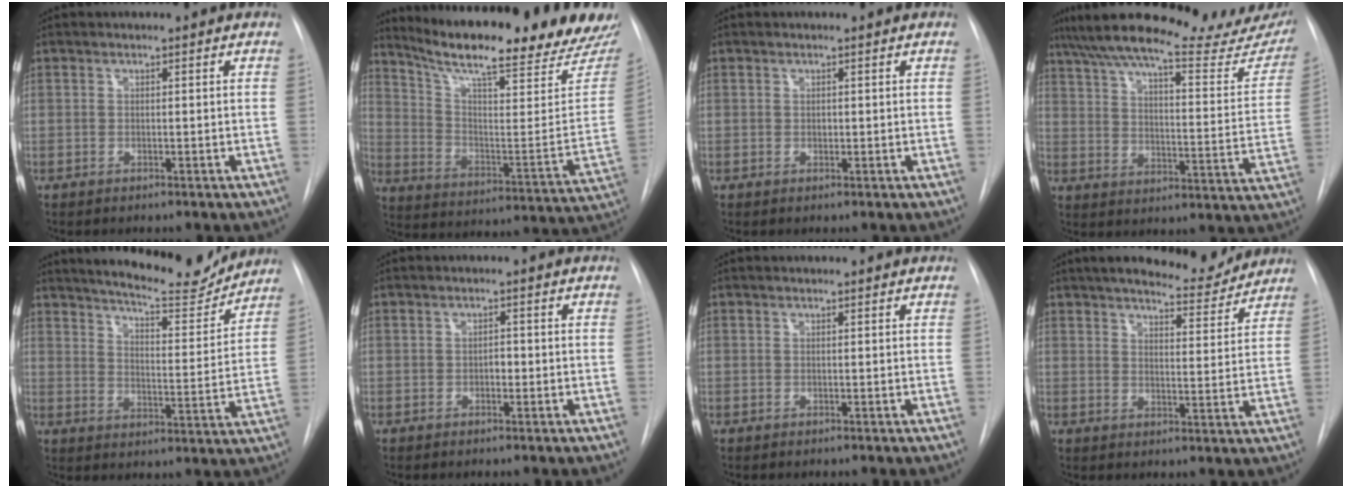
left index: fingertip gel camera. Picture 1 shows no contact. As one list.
[{"total": 26.3, "force": [22.5, 1.6, 13.5], "torque": [-0.217, -0.080, 0.309]}, {"total": 0.5, "force": [0.0, 0.4, 0.3], "torque": [-0.003, 0.001, 0.001]}, {"total": 26.8, "force": [23.2, 4.5, 12.6], "torque": [-0.198, -0.034, 0.300]}, {"total": 14.7, "force": [13.8, 2.0, 4.8], "torque": [-0.071, -0.028, 0.186]}, {"total": 1.3, "force": [-0.3, 0.8, 0.9], "torque": [-0.012, 0.003, -0.006]}, {"total": 0.0}, {"total": 10.5, "force": [9.6, 2.1, 3.5], "torque": [-0.043, -0.010, 0.125]}]